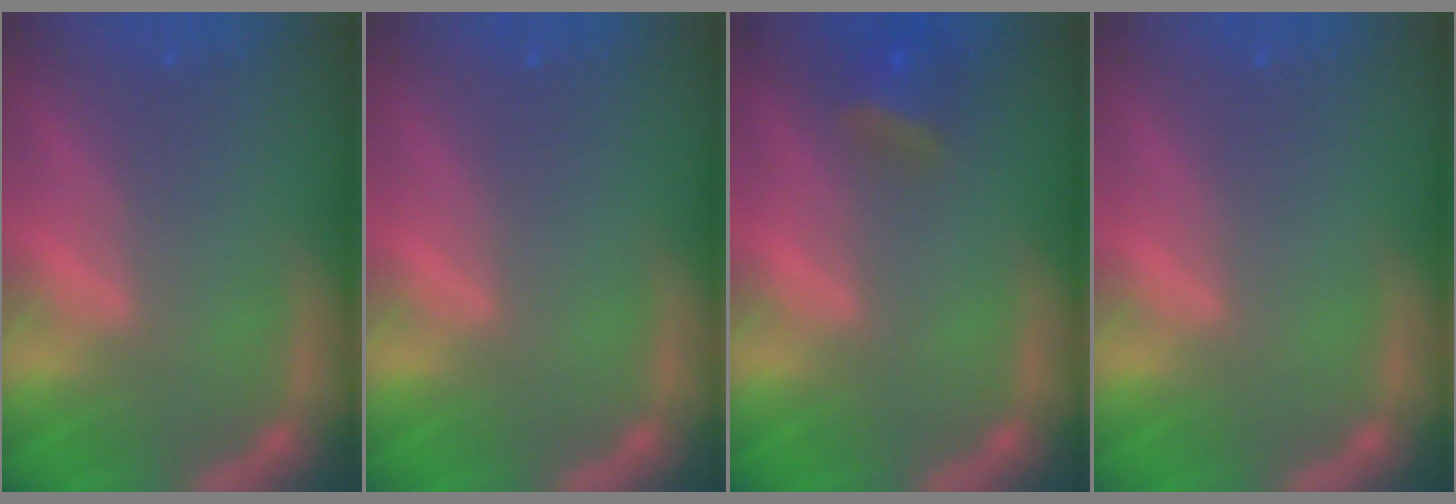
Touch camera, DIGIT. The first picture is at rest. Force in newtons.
{"total": 0.0}
{"total": 2.9}
{"total": 0.0}